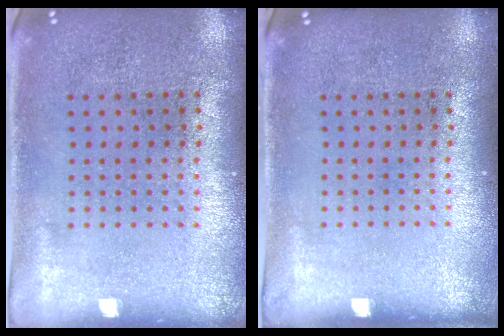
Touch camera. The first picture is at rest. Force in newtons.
{"total": 0.0}